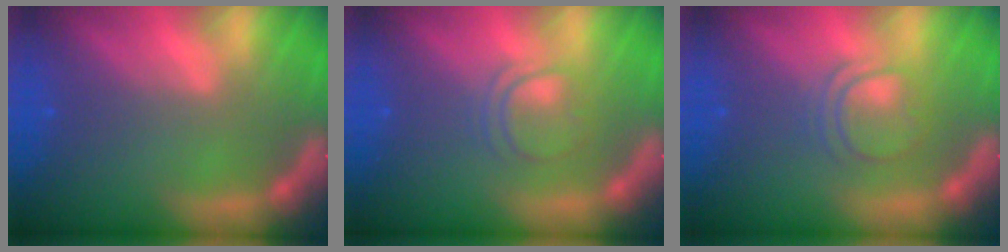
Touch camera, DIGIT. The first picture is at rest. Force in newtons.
{"total": 3.0}
{"total": 3.5}